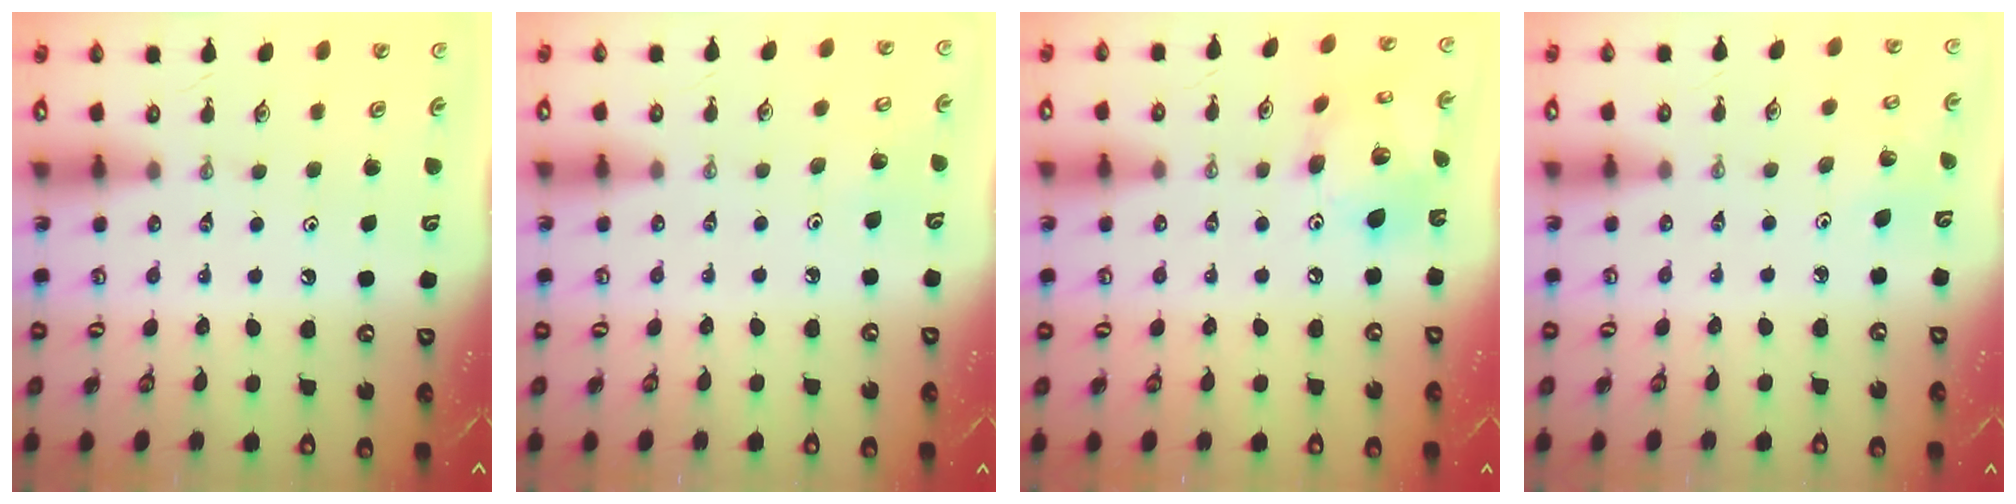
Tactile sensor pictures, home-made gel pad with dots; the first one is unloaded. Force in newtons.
{"total": 6.2, "press": 6.0, "slide": 1.4}
{"total": 14.8, "press": 14.7, "slide": 1.5}
{"total": 2.7, "press": 2.7, "slide": 0.4}